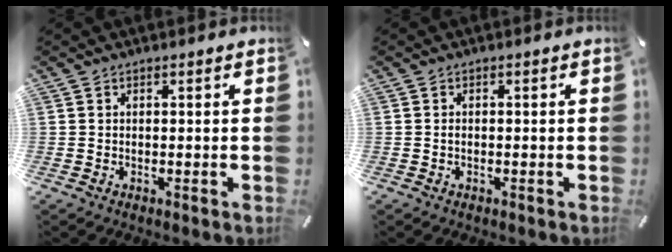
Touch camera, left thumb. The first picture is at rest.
{"total": 0.9, "force": [-0.3, 0.5, 0.7], "torque": [-0.015, 0.000, -0.007]}